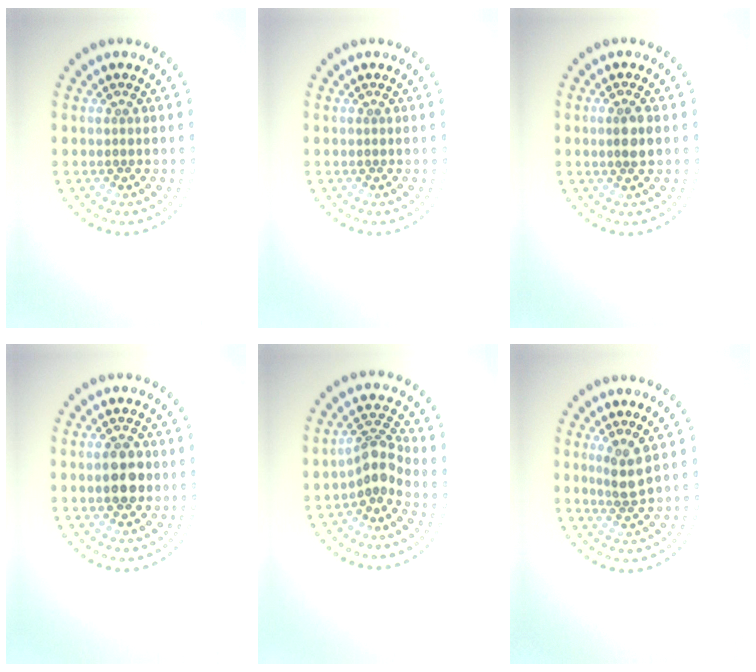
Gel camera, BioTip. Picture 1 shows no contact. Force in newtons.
{"total": 0.0}
{"total": 1.8, "press": 1.6, "slide": 0.7}
{"total": 3.5, "press": 3.5, "slide": 0.1}
{"total": 2.8, "press": 2.1, "slide": 1.9}
{"total": 2.3, "press": 1.7, "slide": 1.4}